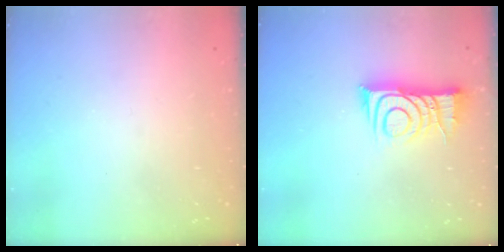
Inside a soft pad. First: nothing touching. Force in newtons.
{"total": 9.7, "press": 9.6, "slide": 1.0}